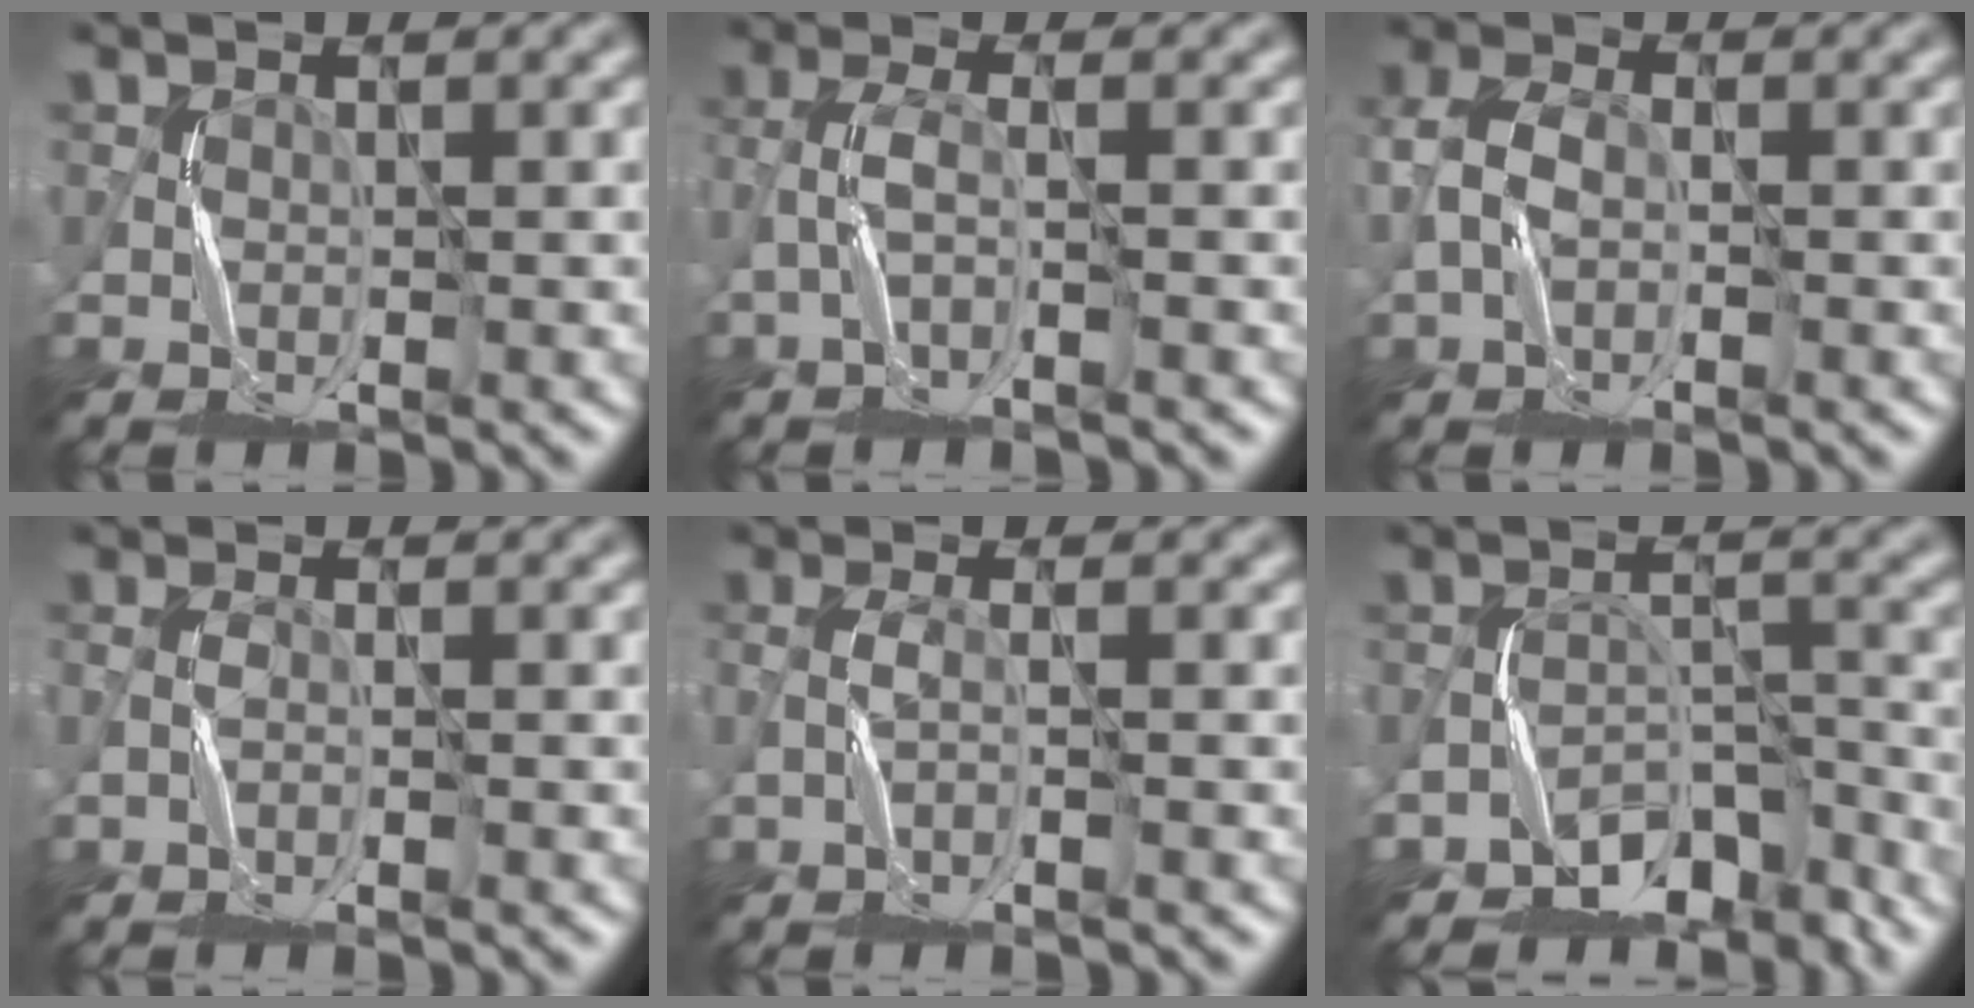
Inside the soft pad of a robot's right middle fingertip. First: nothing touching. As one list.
[{"total": 1.9, "force": [-1.4, 0.1, 1.3], "torque": [-0.028, 0.009, -0.034]}, {"total": 3.0, "force": [-1.0, 1.9, 2.1], "torque": [-0.048, 0.007, -0.027]}, {"total": 1.1, "force": [-1.1, -0.1, 0.2], "torque": [-0.004, 0.005, -0.024]}, {"total": 1.3, "force": [-1.1, -0.1, 0.6], "torque": [-0.012, 0.007, -0.027]}, {"total": 5.8, "force": [-5.3, 2.3, 1.1], "torque": [0.006, -0.001, -0.096]}]